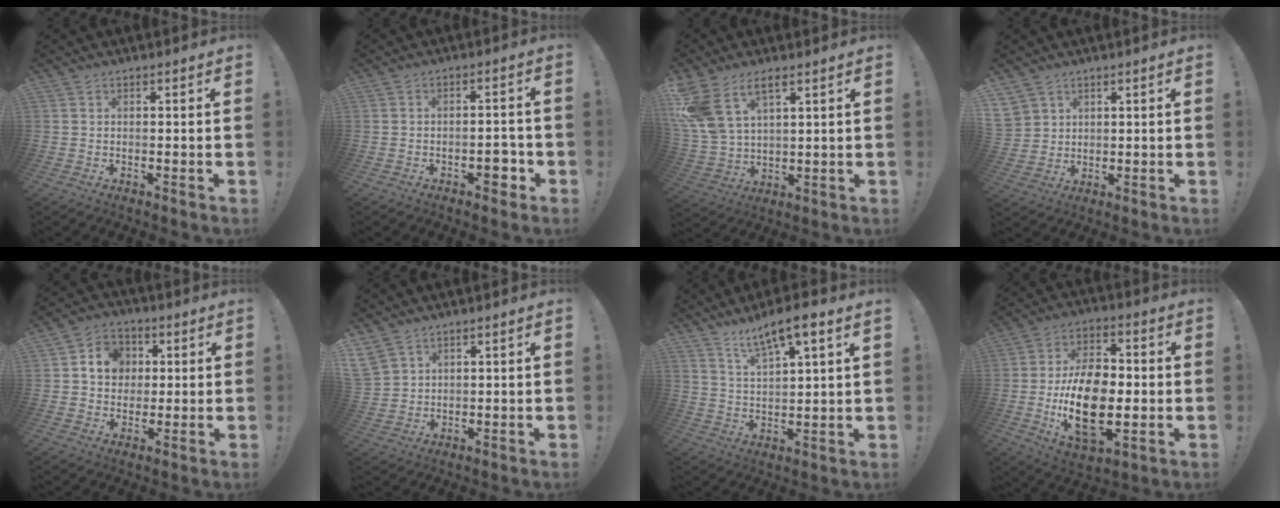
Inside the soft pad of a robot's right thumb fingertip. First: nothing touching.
{"total": 4.9, "force": [-2.3, 2.8, 3.4], "torque": [-0.023, 0.005, -0.040]}
{"total": 11.1, "force": [6.7, 5.7, 6.7], "torque": [-0.143, -0.030, 0.129]}
{"total": 4.8, "force": [3.0, 3.7, 0.5], "torque": [-0.003, -0.021, 0.059]}
{"total": 9.9, "force": [2.1, 8.9, 4.0], "torque": [-0.053, 0.002, 0.046]}
{"total": 5.1, "force": [3.9, 3.0, 1.4], "torque": [-0.023, -0.019, 0.078]}
{"total": 8.8, "force": [6.6, 1.4, 5.8], "torque": [-0.097, -0.035, 0.112]}
{"total": 20.2, "force": [-3.3, 11.8, 16.1], "torque": [-0.283, 0.002, -0.057]}